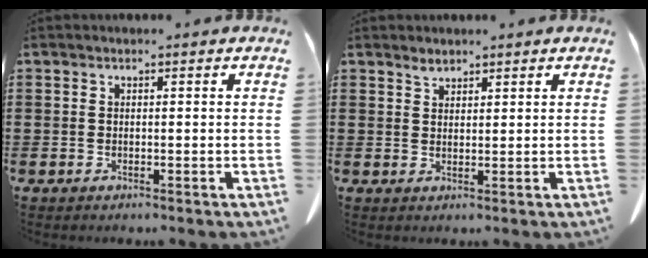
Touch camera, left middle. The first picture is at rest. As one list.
[{"total": 1.5, "force": [1.4, 0.6, 0.4], "torque": [-0.011, -0.003, 0.028]}]